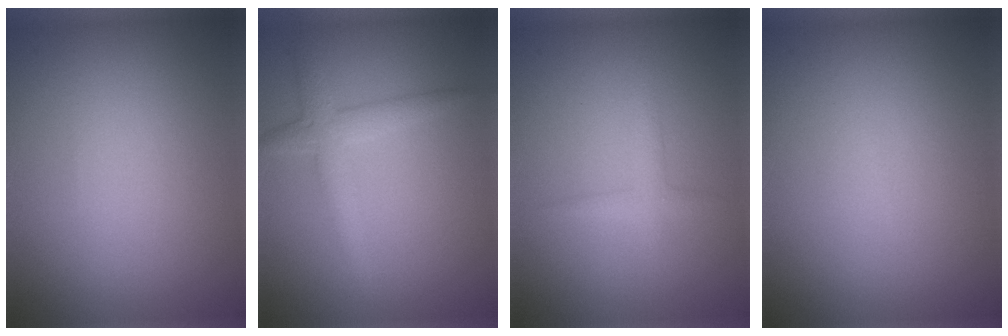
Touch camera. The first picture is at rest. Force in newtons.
{"total": 2.9, "press": 2.9, "slide": 0.1}
{"total": 1.3, "press": 1.3, "slide": 0.1}
{"total": 0.0}